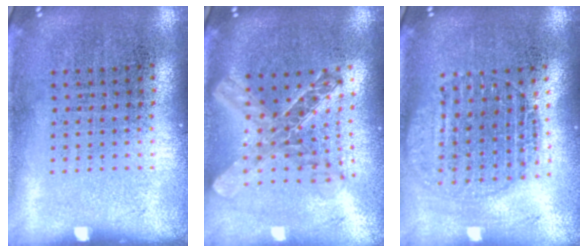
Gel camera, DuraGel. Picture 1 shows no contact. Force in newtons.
{"total": 2.1, "press": 1.8, "slide": 1.1}
{"total": 1.8, "press": 1.5, "slide": 1.0}